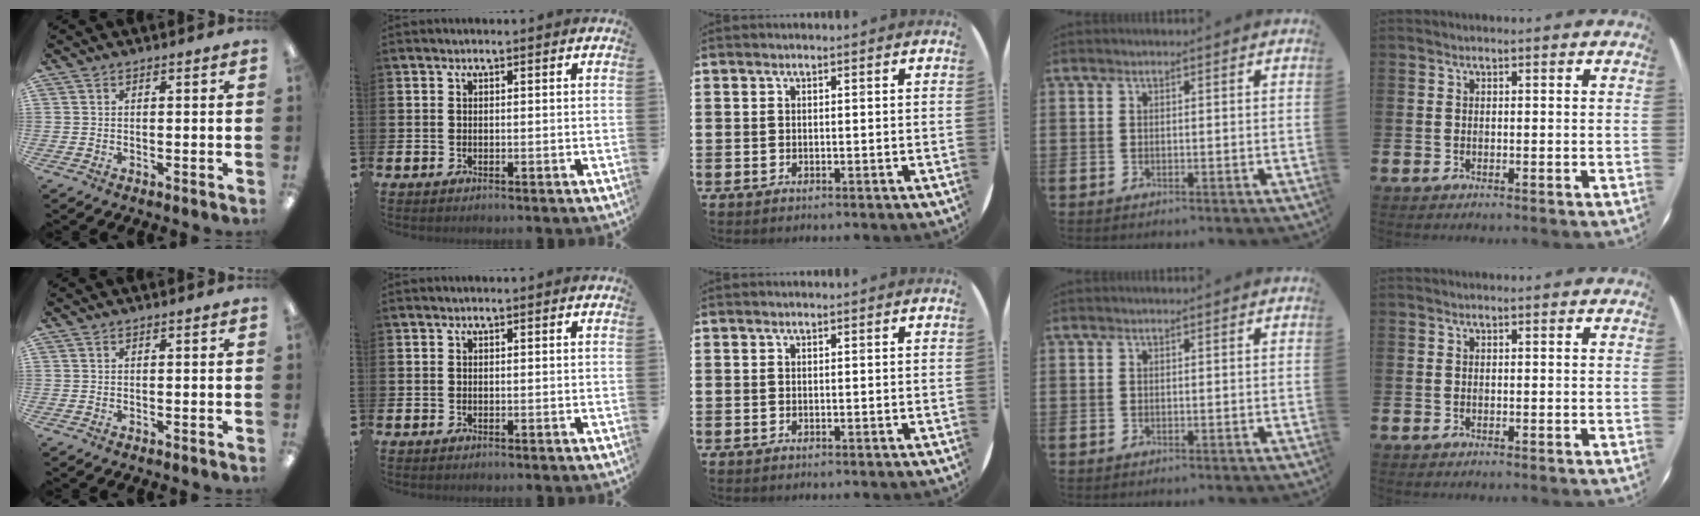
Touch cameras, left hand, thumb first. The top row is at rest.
{}